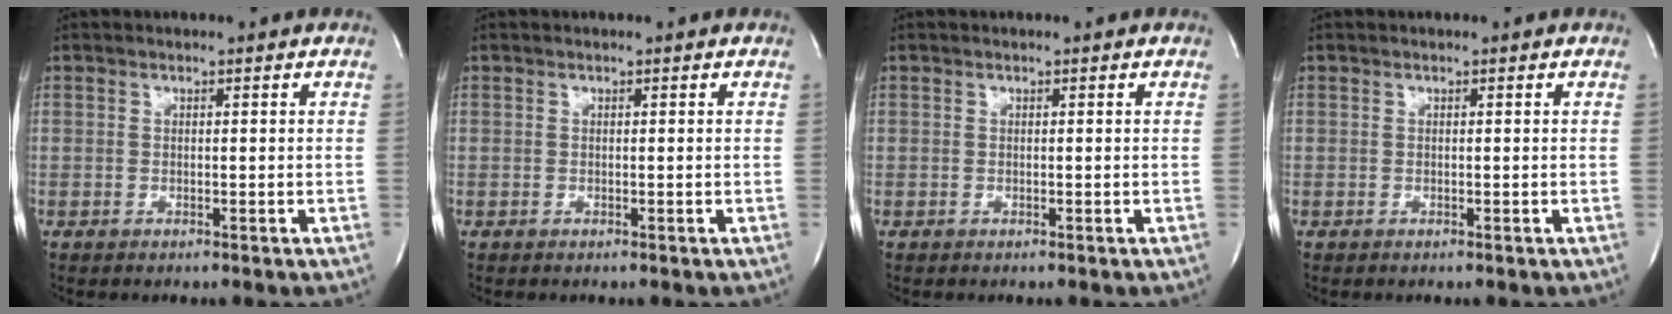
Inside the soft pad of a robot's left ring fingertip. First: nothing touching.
{"total": 0.0}
{"total": 0.0}
{"total": 0.0}